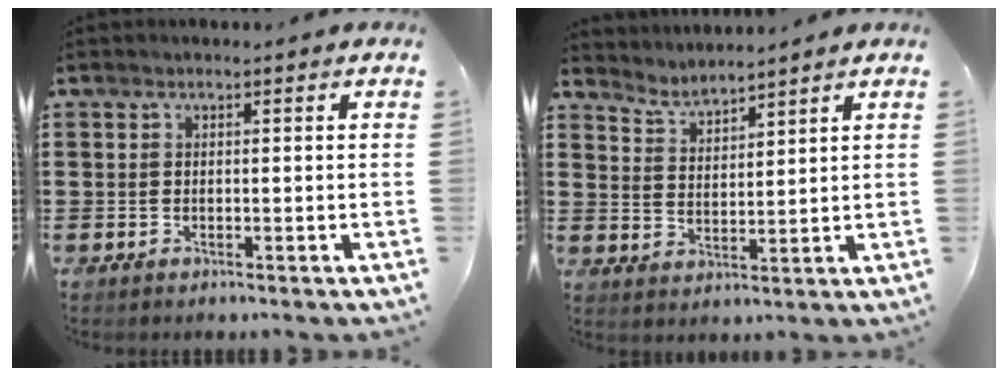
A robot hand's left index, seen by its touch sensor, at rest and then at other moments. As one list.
[{"total": 3.3, "force": [3.3, 0.0, 0.0], "torque": [-0.013, -0.017, 0.058]}]